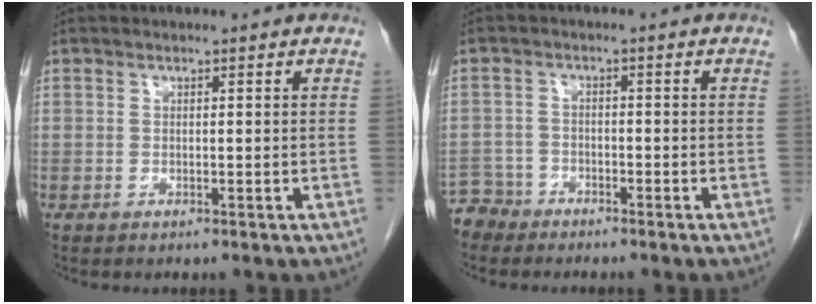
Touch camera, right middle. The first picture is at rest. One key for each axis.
{"total": 3.7, "fx": -3.3, "fy": 1.5, "fz": -0.9, "tx": 0.017, "ty": 0.000, "tz": -0.068}